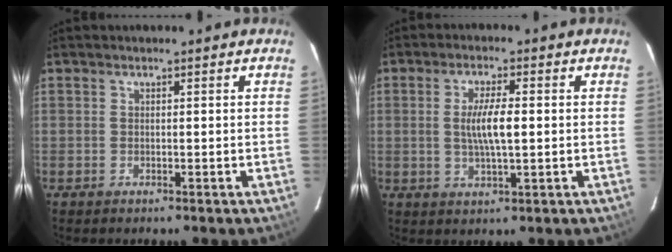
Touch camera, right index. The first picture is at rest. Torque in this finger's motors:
{"motor_torque": [0.89, 0.17, 0.50, 0.12]}